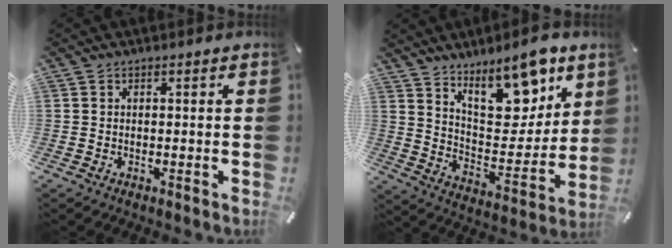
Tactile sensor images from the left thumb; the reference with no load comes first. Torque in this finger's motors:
{"motor_torque": [3.14, 1.87, 1.36, -1.41, 0.47]}